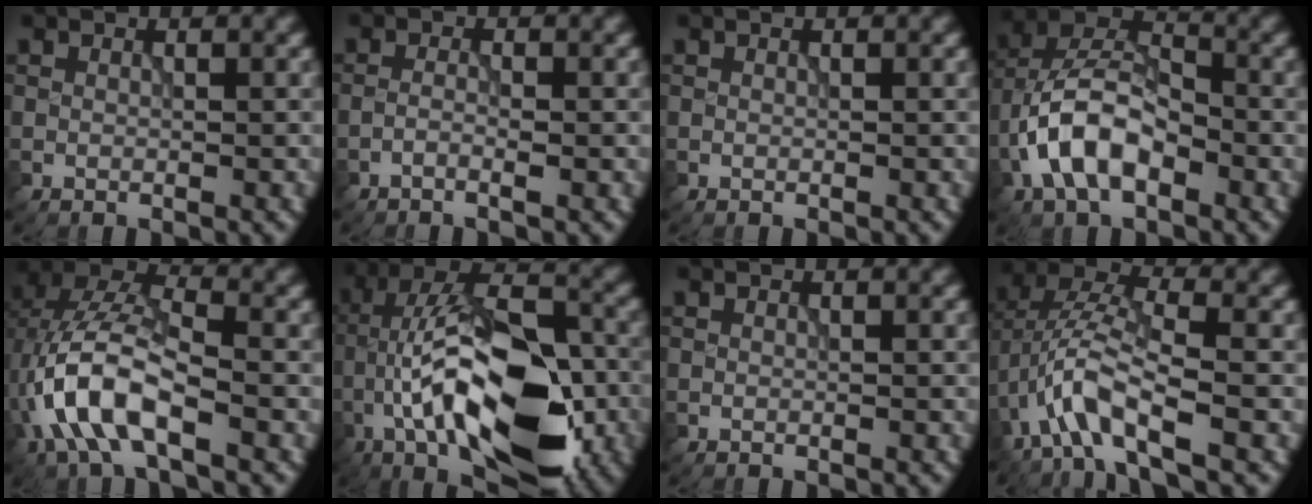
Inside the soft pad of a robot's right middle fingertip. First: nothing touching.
{"total": 1.0, "force": [-0.6, 0.1, 0.7], "torque": [-0.012, 0.000, -0.017]}
{"total": 0.0}
{"total": 7.6, "force": [-3.1, 4.1, 5.6], "torque": [-0.110, 0.014, -0.064]}
{"total": 7.4, "force": [-2.6, 3.3, 6.2], "torque": [-0.134, 0.011, -0.053]}
{"total": 13.1, "force": [-4.3, 5.5, 11.2], "torque": [-0.185, 0.021, -0.080]}
{"total": 0.0}
{"total": 5.7, "force": [-2.4, 1.7, 4.9], "torque": [-0.102, 0.013, -0.057]}